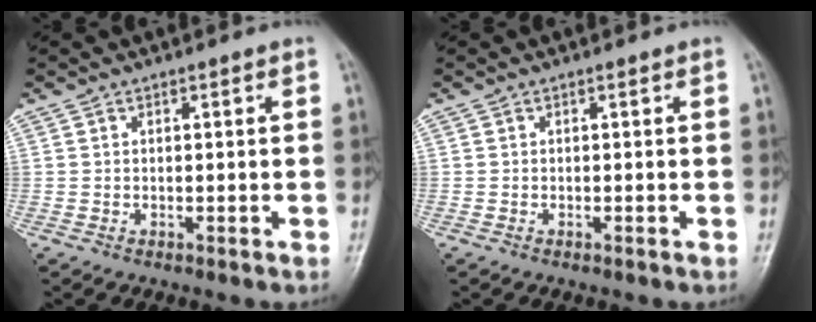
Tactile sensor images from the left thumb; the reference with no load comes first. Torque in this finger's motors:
{"motor_torque": [0.07, 0.11, 0.10, 0.13, 0.01]}